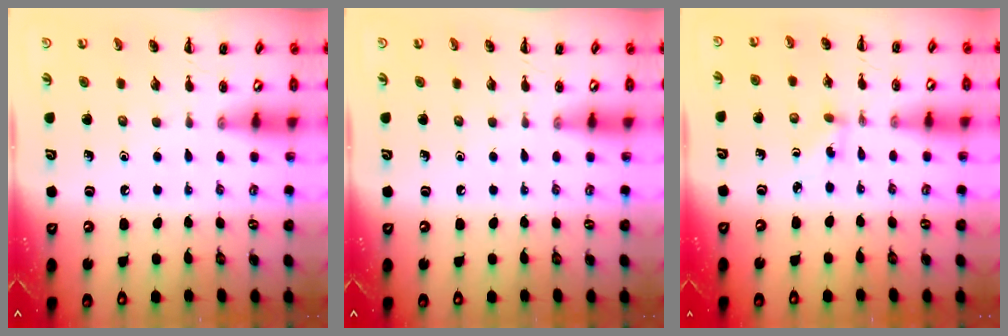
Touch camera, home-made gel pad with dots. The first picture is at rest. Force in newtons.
{"total": 0.0}
{"total": 3.3, "press": 3.0, "slide": 1.4}